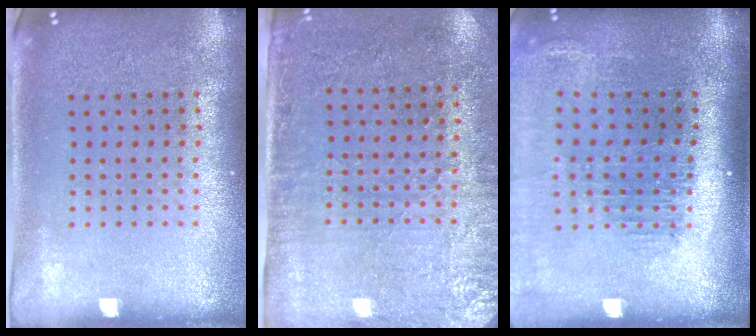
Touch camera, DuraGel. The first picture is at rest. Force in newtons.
{"total": 2.8, "press": 2.4, "slide": 1.4}
{"total": 1.7, "press": 1.5, "slide": 0.7}